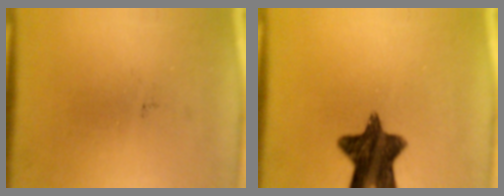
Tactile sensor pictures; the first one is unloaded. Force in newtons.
{"total": 11.8}